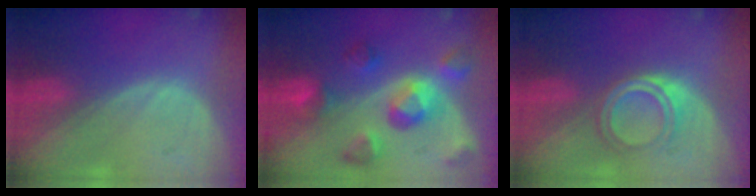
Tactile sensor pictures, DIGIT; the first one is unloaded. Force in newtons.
{"total": 9.9, "press": 8.8, "slide": 4.6}
{"total": 4.4, "press": 4.2, "slide": 1.5}